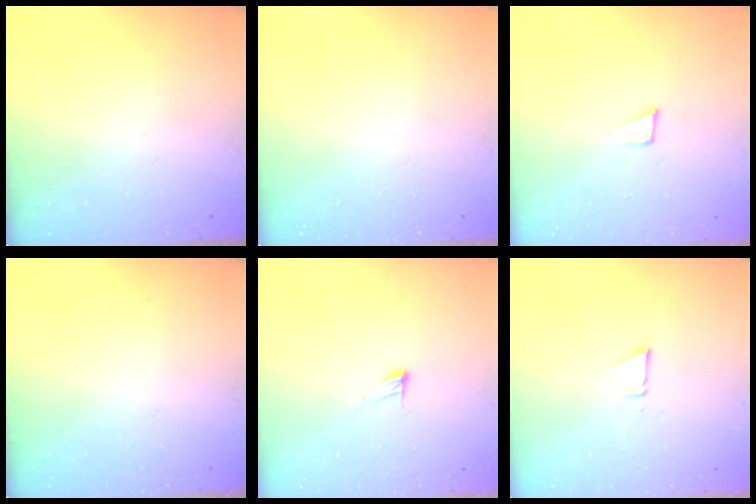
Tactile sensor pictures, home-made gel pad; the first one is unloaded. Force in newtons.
{"total": 0.0}
{"total": 5.0, "press": 4.9, "slide": 0.8}
{"total": 0.0}
{"total": 4.2, "press": 4.2, "slide": 0.4}
{"total": 3.0, "press": 2.9, "slide": 0.8}